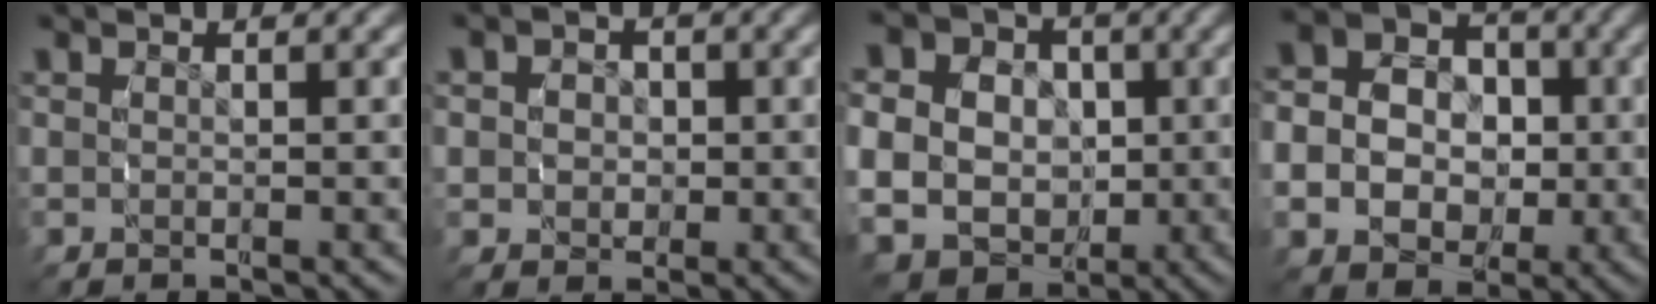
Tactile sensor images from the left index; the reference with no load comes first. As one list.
[{"total": 4.0, "force": [0.2, 3.7, 1.4], "torque": [-0.024, -0.003, -0.001]}, {"total": 15.7, "force": [-2.2, 14.3, 6.3], "torque": [-0.152, -0.050, -0.046]}, {"total": 11.8, "force": [-1.2, 10.4, 5.4], "torque": [-0.119, -0.031, -0.030]}]